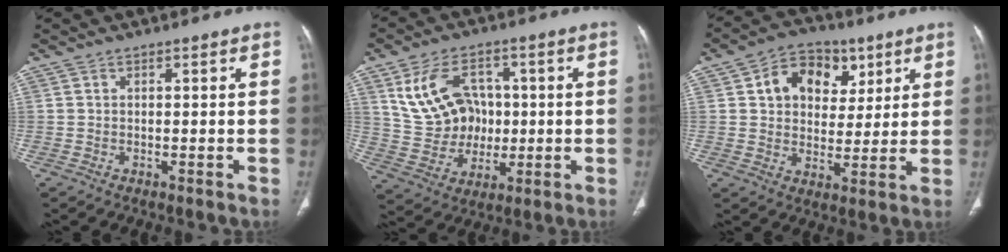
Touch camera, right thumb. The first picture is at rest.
{"total": 13.4, "force": [2.8, 10.7, 7.6], "torque": [-0.102, 0.005, 0.066]}
{"total": 12.3, "force": [4.8, 9.3, 6.5], "torque": [-0.060, -0.005, 0.077]}